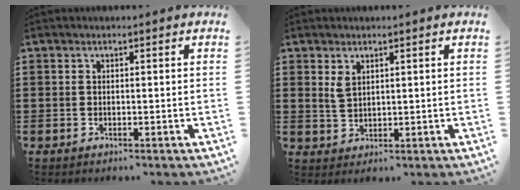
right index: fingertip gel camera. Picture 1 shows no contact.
{"total": 2.4, "force": [1.4, 1.2, 1.6], "torque": [-0.035, 0.004, 0.025]}